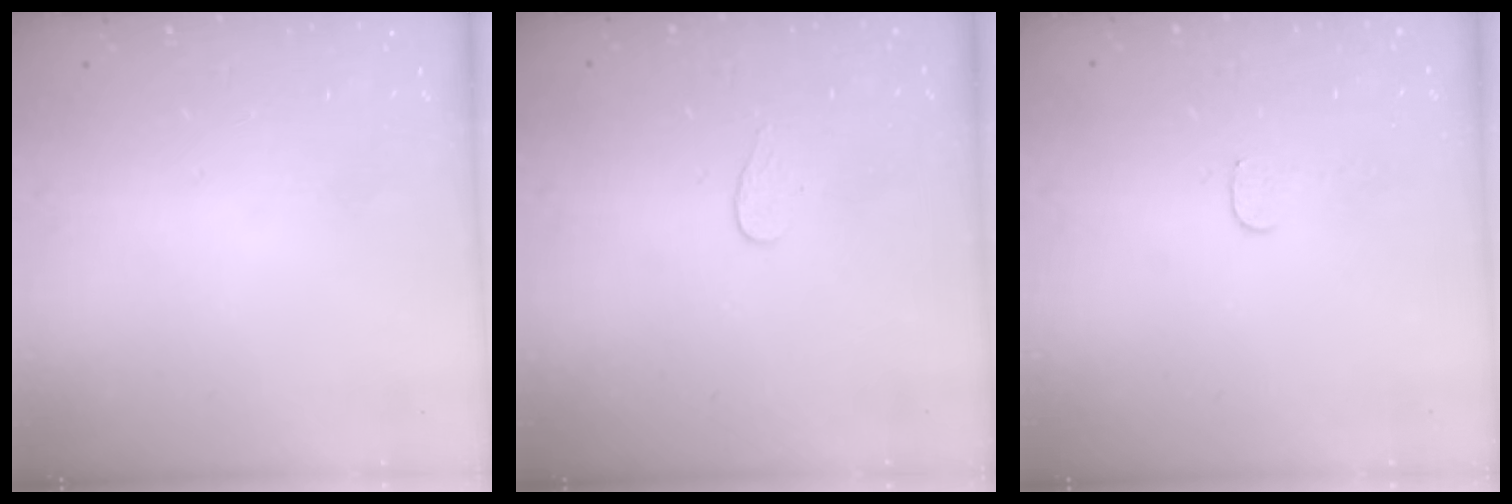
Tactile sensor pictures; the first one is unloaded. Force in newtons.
{"total": 3.8, "press": 3.8, "slide": 0.3}
{"total": 3.2, "press": 3.1, "slide": 0.3}